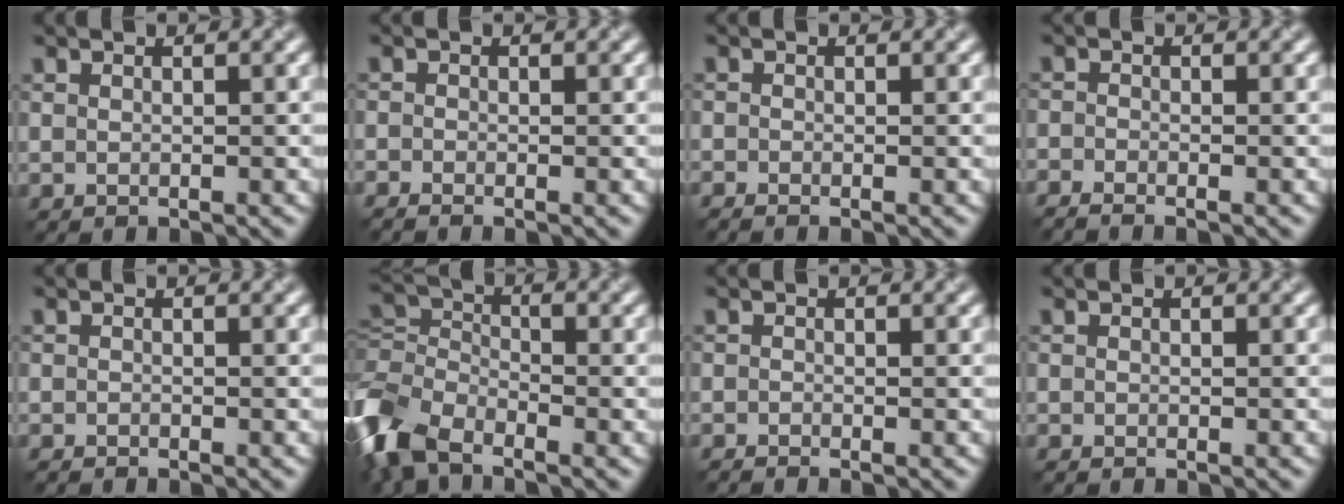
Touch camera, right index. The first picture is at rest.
{"total": 1.2, "force": [-1.0, 0.2, 0.6], "torque": [-0.011, -0.009, -0.023]}
{"total": 0.9, "force": [-0.7, 0.2, 0.4], "torque": [-0.007, -0.007, -0.017]}
{"total": 2.3, "force": [-1.9, 0.5, 1.2], "torque": [-0.027, -0.010, -0.030]}
{"total": 0.8, "force": [-0.8, 0.1, 0.1], "torque": [0.001, -0.004, -0.017]}
{"total": 7.6, "force": [-4.7, 3.8, 4.5], "torque": [-0.097, 0.000, -0.112]}
{"total": 1.2, "force": [-1.1, 0.0, 0.4], "torque": [-0.010, -0.006, -0.024]}
{"total": 0.5, "force": [-0.5, 0.1, 0.2], "torque": [-0.001, -0.004, -0.010]}